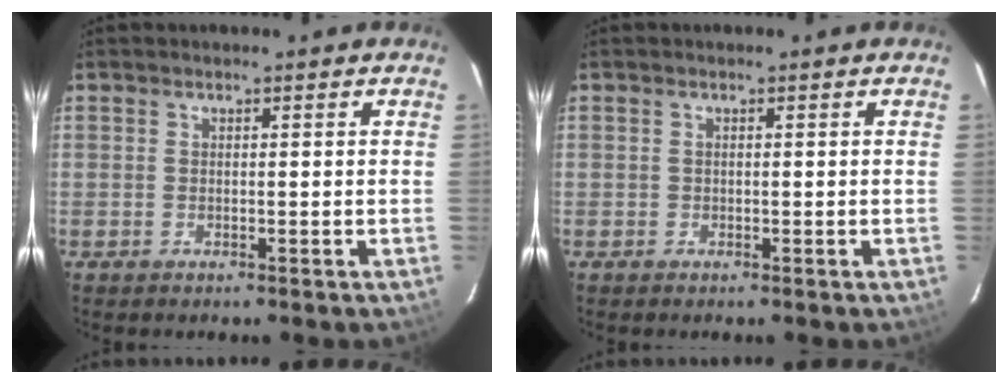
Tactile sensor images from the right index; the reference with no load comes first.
{"total": 0.0}